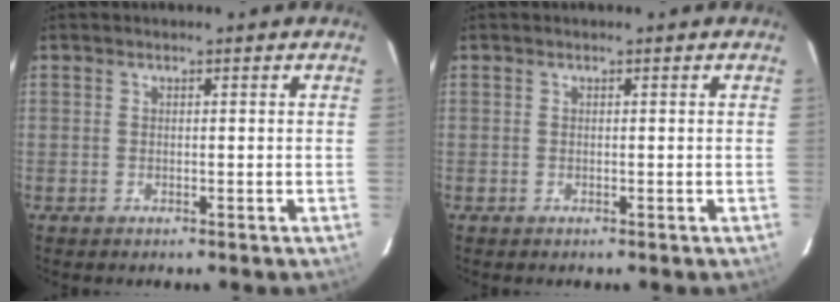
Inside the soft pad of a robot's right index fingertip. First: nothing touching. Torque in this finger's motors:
{"motor_torque": [0.01, -0.01, 0.02, 0.00]}